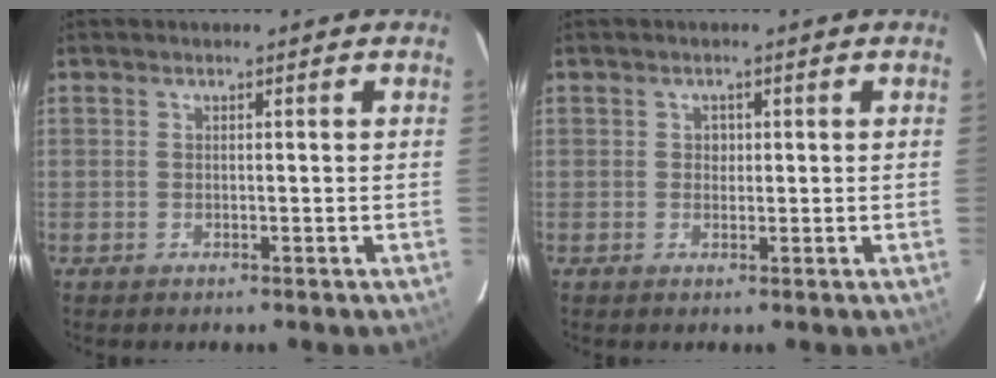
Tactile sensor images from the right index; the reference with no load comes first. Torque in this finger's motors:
{"motor_torque": [0.23, -0.05, 0.06, 0.02]}